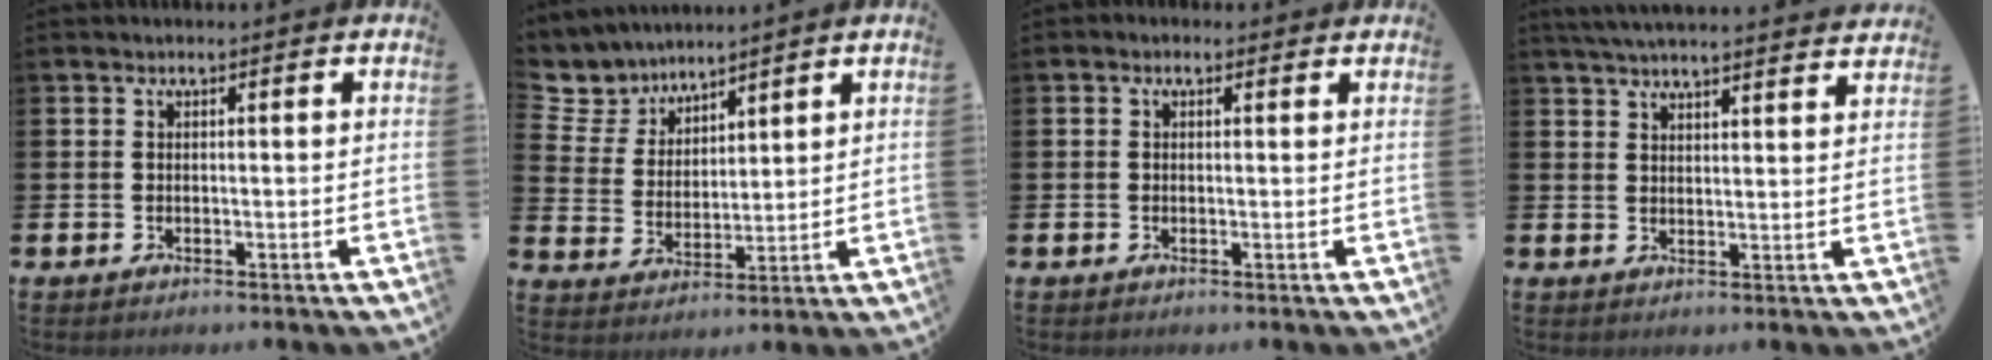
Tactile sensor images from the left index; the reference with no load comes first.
{"total": 5.6, "force": [5.1, 2.4, -0.2], "torque": [-0.034, -0.031, 0.094]}
{"total": 0.7, "force": [0.2, 0.6, 0.4], "torque": [-0.006, 0.007, 0.002]}
{"total": 4.7, "force": [4.6, 0.0, 0.7], "torque": [-0.034, -0.019, 0.085]}